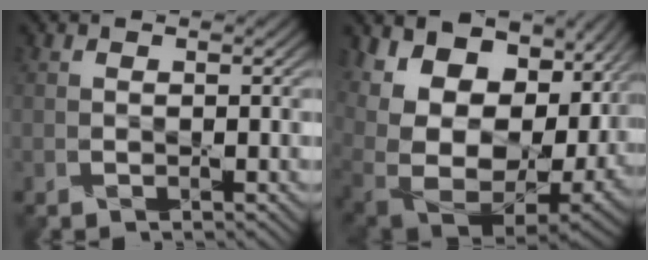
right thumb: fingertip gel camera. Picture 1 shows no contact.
{"total": 17.9, "force": [4.8, 12.7, 11.7], "torque": [-0.223, 0.001, 0.128]}